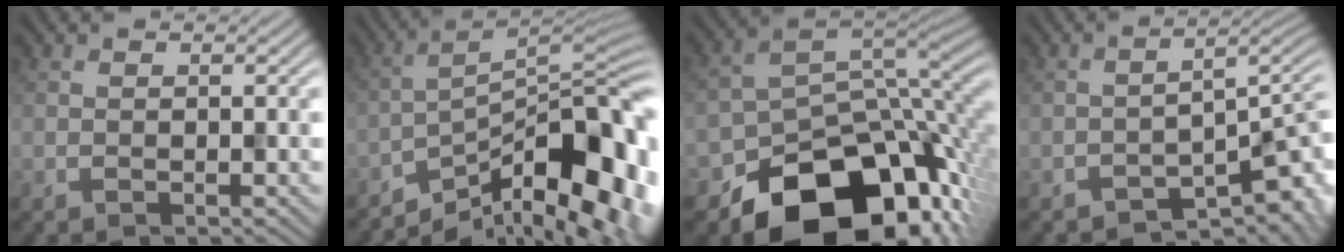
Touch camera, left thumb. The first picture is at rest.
{"total": 15.1, "force": [-9.3, 5.0, 10.8], "torque": [-0.179, -0.007, -0.156]}
{"total": 16.1, "force": [-8.2, 10.3, 9.2], "torque": [-0.132, -0.045, -0.123]}
{"total": 6.8, "force": [-4.2, 2.1, 4.9], "torque": [-0.062, -0.001, -0.068]}